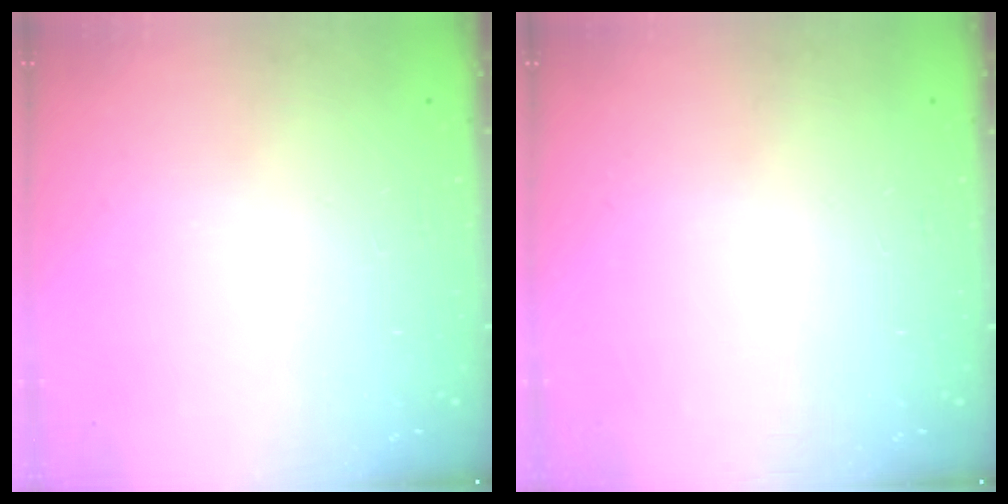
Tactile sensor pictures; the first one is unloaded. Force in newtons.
{"total": 0.0}